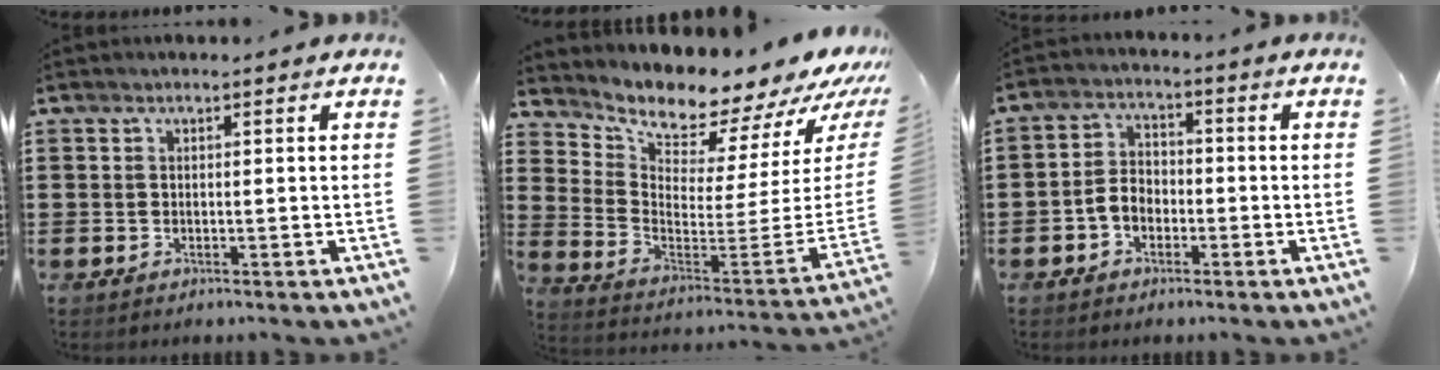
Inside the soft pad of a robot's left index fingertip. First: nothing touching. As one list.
[{"total": 7.5, "force": [7.2, 0.9, 1.7], "torque": [-0.055, -0.091, 0.116]}, {"total": 4.0, "force": [-1.9, 2.8, 2.1], "torque": [-0.056, 0.006, -0.043]}]